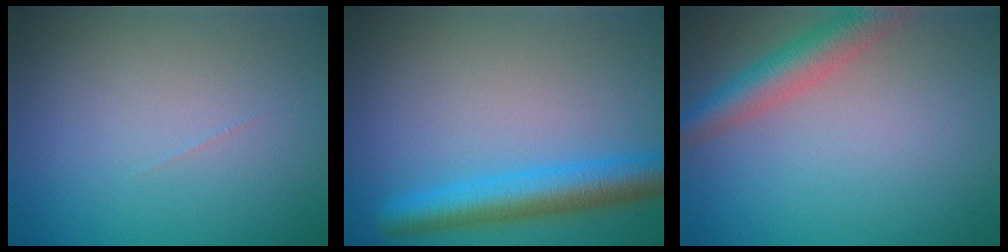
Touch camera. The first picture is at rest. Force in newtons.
{"total": 5.2, "press": 5.2, "slide": 0.2}
{"total": 4.2, "press": 4.2, "slide": 0.1}